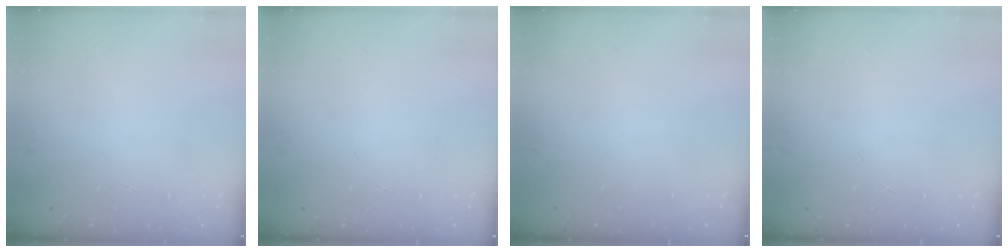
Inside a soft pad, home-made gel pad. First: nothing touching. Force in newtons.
{"total": 0.0}
{"total": 0.0}
{"total": 0.0}